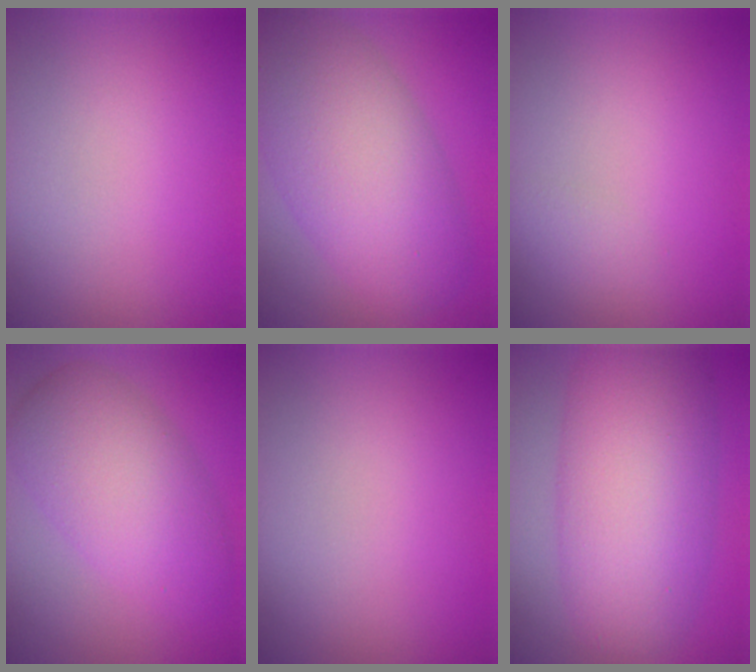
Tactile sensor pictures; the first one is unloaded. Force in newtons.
{"total": 9.9, "press": 9.8, "slide": 0.6}
{"total": 0.8, "press": 0.8, "slide": 0.0}
{"total": 7.2, "press": 7.2, "slide": 0.1}
{"total": 0.0}
{"total": 10.1, "press": 10.1, "slide": 0.3}